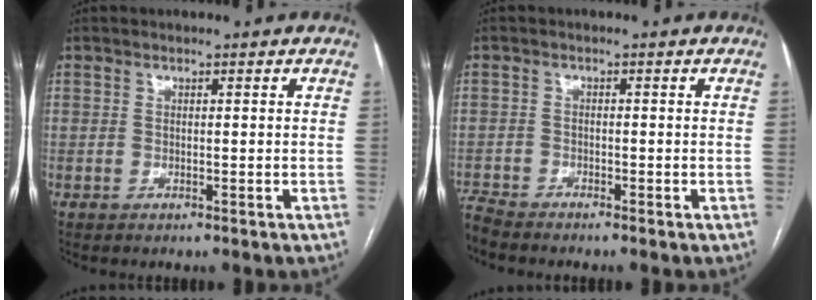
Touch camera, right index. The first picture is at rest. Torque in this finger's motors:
{"motor_torque": [-0.15, -0.15, -0.03, 0.01]}